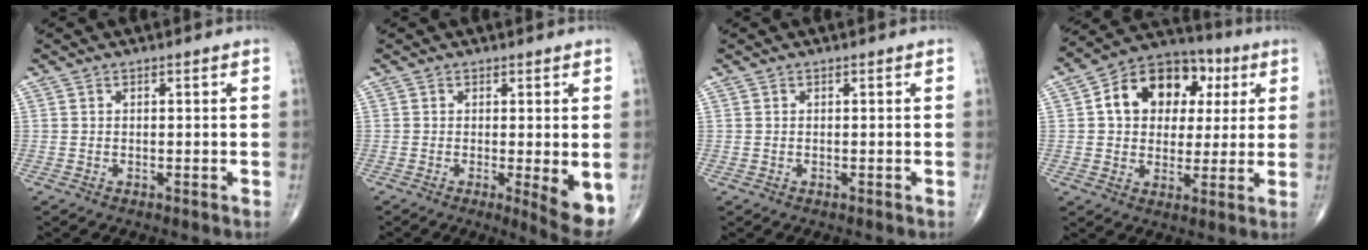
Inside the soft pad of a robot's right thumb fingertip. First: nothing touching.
{"total": 6.3, "force": [-1.1, 1.3, 6.1], "torque": [-0.087, -0.018, -0.017]}
{"total": 0.0}
{"total": 15.9, "force": [3.9, 11.8, 9.9], "torque": [-0.114, 0.015, 0.055]}